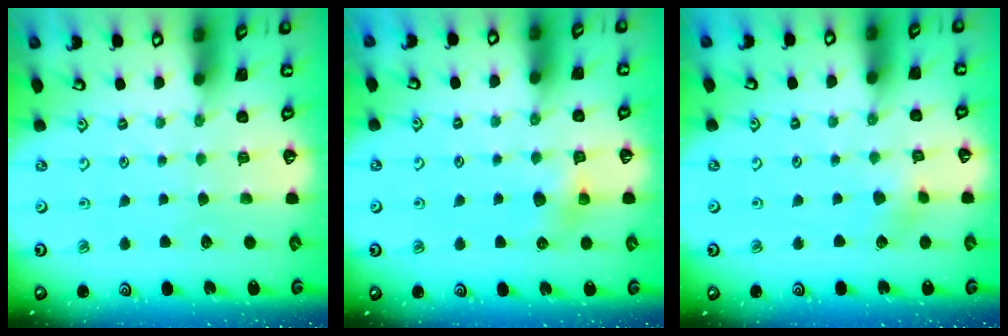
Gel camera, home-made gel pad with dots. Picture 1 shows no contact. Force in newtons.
{"total": 5.7, "press": 5.7, "slide": 0.5}
{"total": 3.3, "press": 3.3, "slide": 0.5}